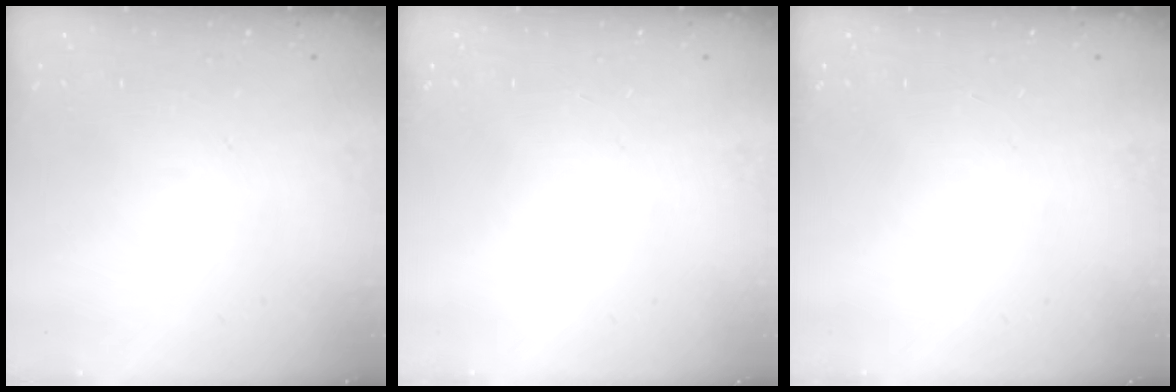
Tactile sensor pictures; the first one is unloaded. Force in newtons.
{"total": 0.0}
{"total": 0.0}